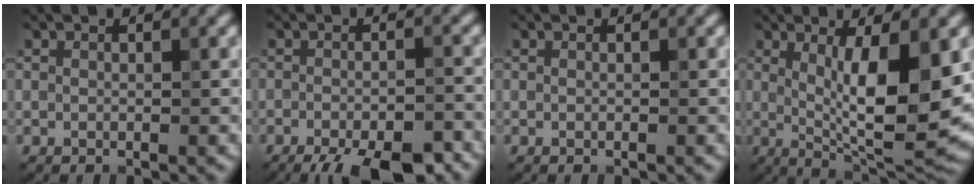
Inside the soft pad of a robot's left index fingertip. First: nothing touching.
{"total": 8.8, "force": [-7.0, 2.4, 4.9], "torque": [-0.064, -0.018, -0.095]}
{"total": 0.0}
{"total": 10.0, "force": [1.0, 2.7, 9.6], "torque": [-0.144, -0.015, 0.026]}